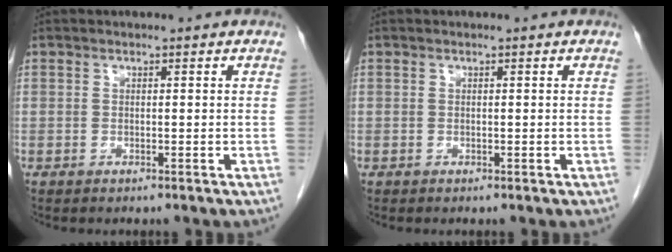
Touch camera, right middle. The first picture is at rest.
{"total": 0.0}